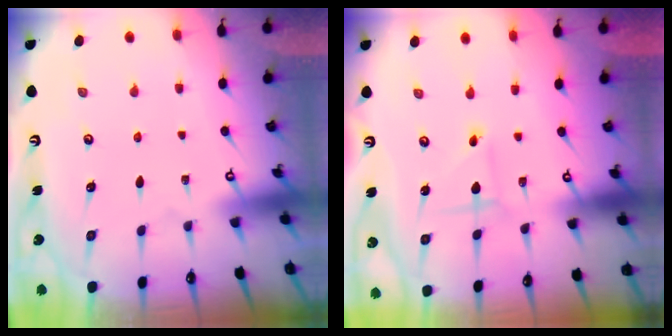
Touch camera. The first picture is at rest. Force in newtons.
{"total": 1.5, "press": 1.5, "slide": 0.1}